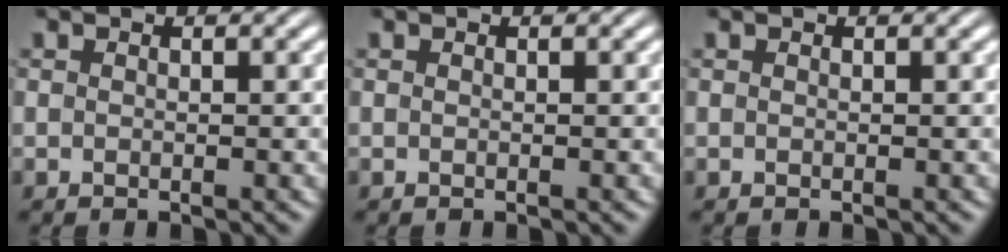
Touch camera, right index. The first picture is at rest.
{"total": 0.0}
{"total": 0.0}